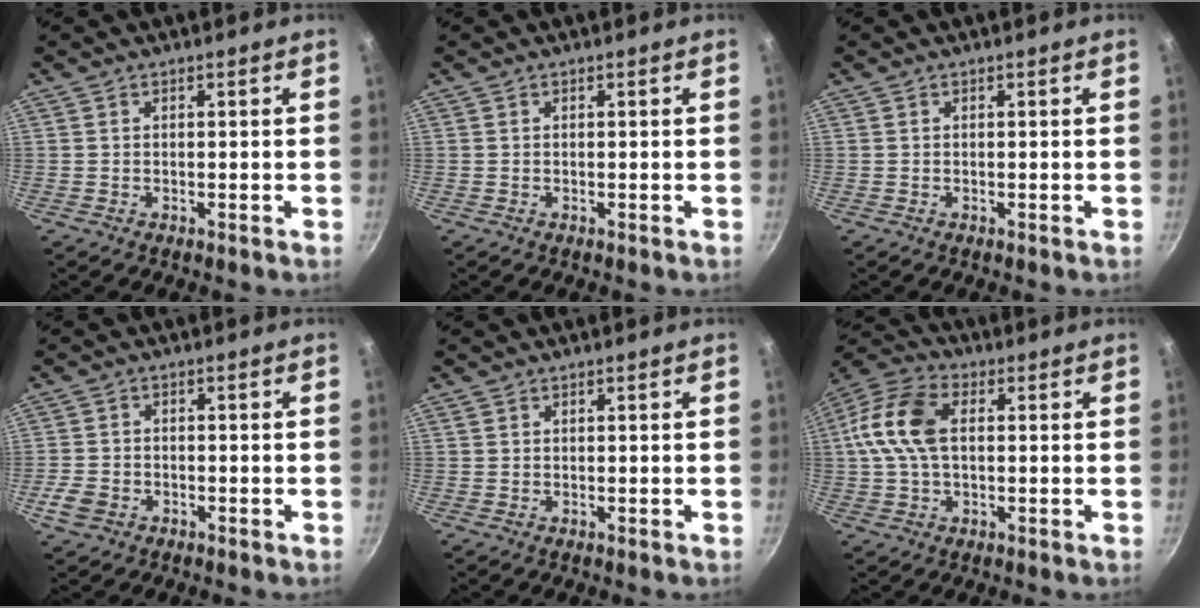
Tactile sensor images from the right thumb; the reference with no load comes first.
{"total": 0.0}
{"total": 0.0}
{"total": 4.2, "force": [-2.0, 3.1, 2.1], "torque": [-0.048, 0.013, -0.038]}
{"total": 0.6, "force": [0.3, 0.4, 0.2], "torque": [-0.004, 0.001, 0.005]}
{"total": 12.9, "force": [1.4, 7.8, 10.1], "torque": [-0.196, 0.028, 0.011]}